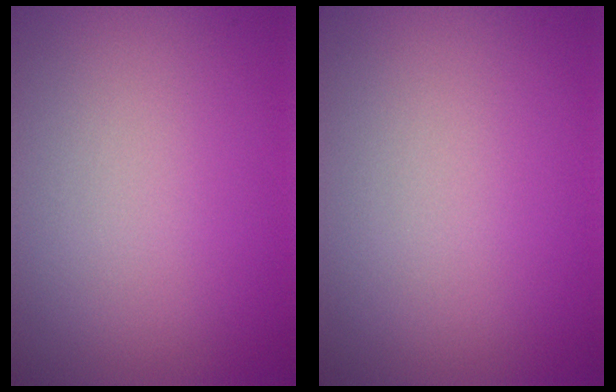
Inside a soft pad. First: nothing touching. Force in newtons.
{"total": 0.0}